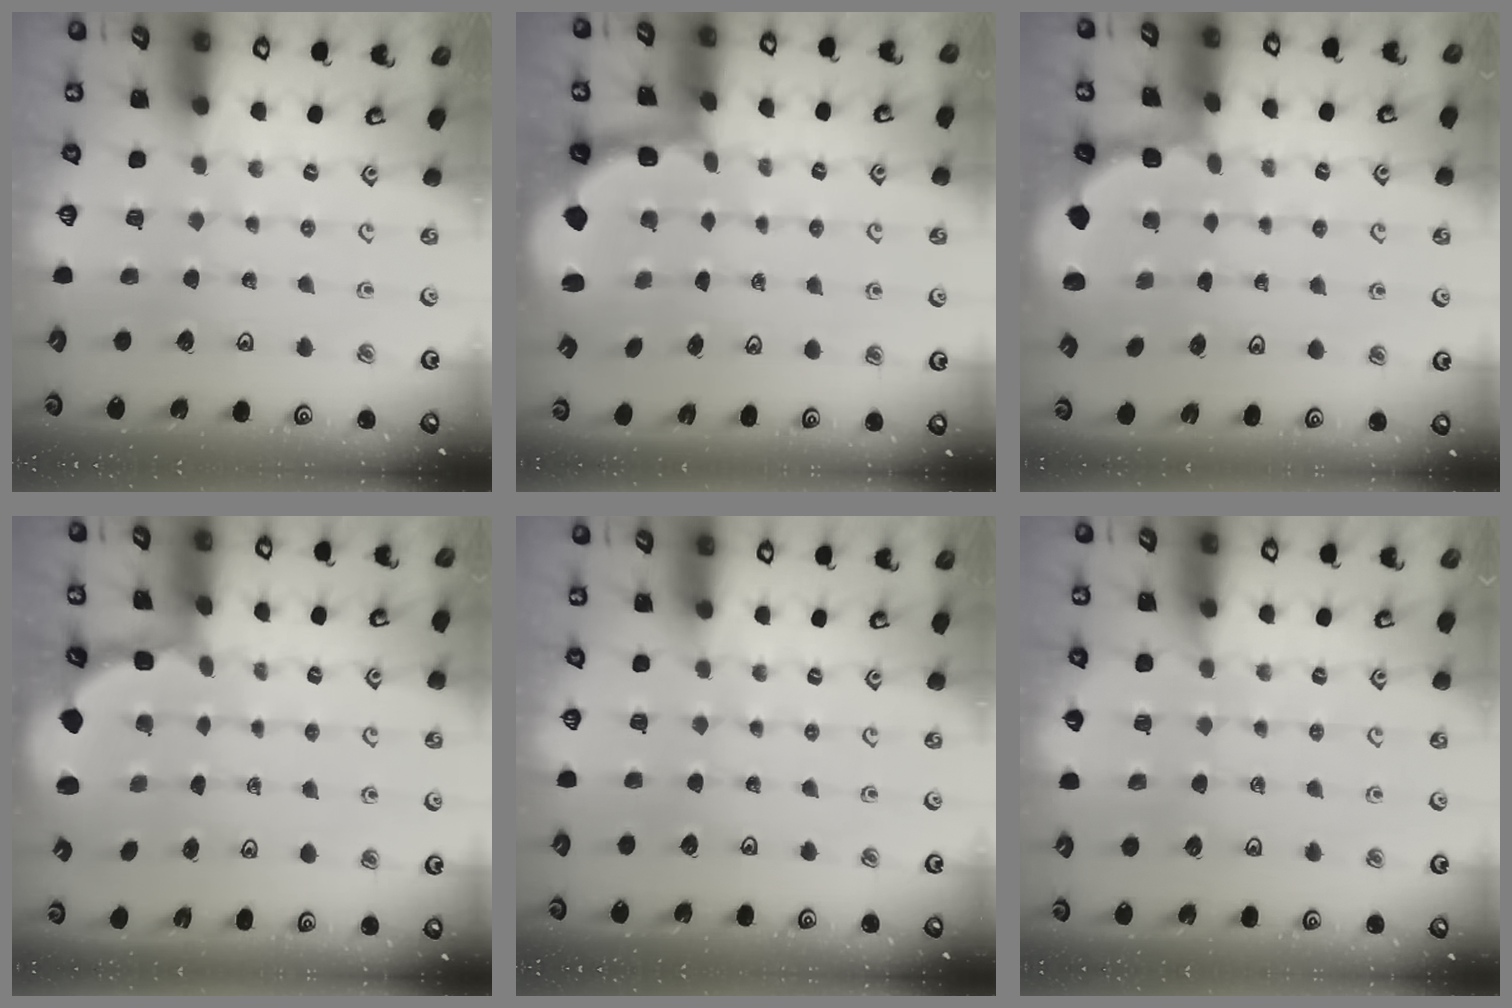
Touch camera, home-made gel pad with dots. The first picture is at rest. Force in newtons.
{"total": 2.1, "press": 1.4, "slide": 1.6}
{"total": 1.7, "press": 1.5, "slide": 0.7}
{"total": 2.7, "press": 2.1, "slide": 1.7}
{"total": 0.0}
{"total": 3.5, "press": 3.4, "slide": 0.6}